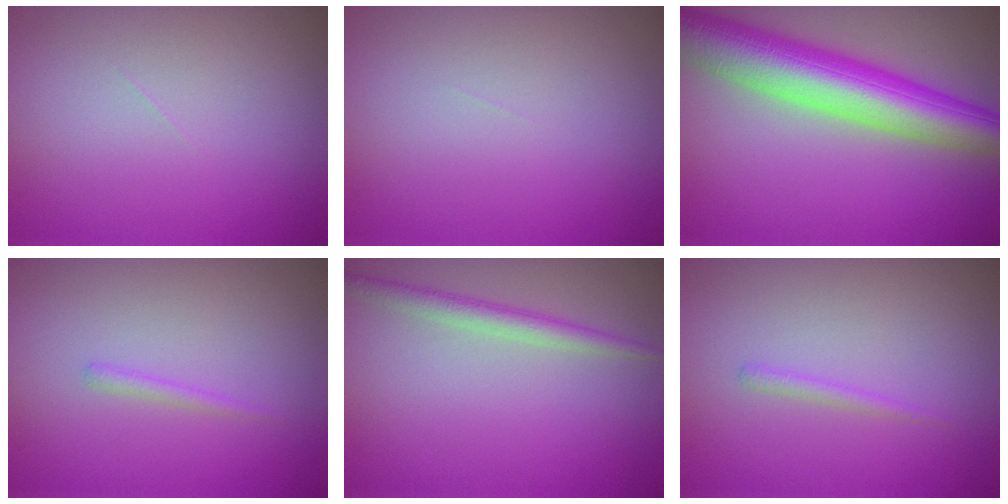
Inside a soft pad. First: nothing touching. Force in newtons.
{"total": 0.0}
{"total": 9.7, "press": 9.7, "slide": 0.3}
{"total": 0.7, "press": 0.7, "slide": 0.1}
{"total": 2.1, "press": 2.1, "slide": 0.0}
{"total": 0.8, "press": 0.8, "slide": 0.1}